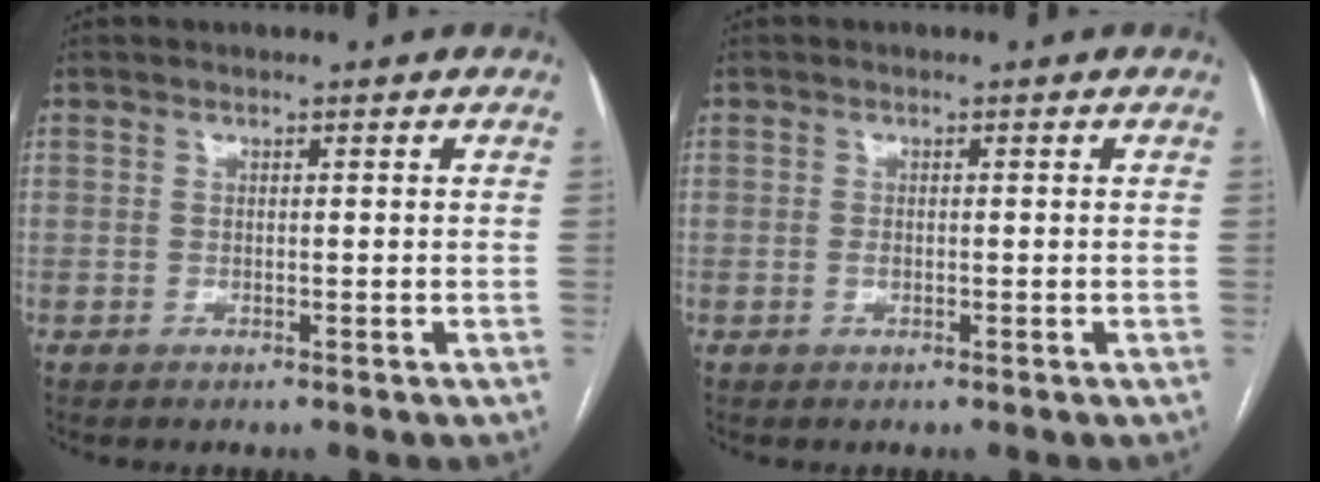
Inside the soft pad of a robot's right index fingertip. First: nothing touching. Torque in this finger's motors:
{"motor_torque": [0.05, -0.21, 0.10, 0.03]}